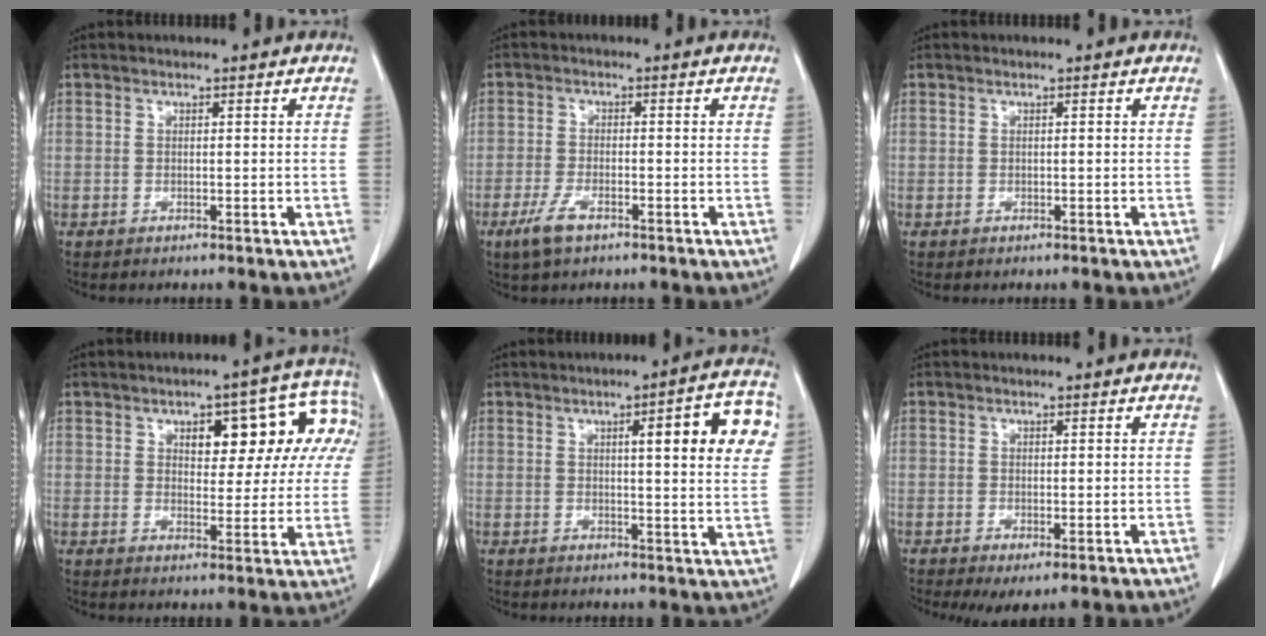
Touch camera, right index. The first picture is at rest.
{"total": 4.2, "force": [-2.6, 1.3, 3.0], "torque": [-0.070, -0.006, -0.046]}
{"total": 0.0}
{"total": 12.5, "force": [4.4, 5.6, 10.2], "torque": [-0.110, 0.041, 0.055]}
{"total": 11.2, "force": [3.5, 1.5, 10.6], "torque": [-0.126, 0.013, 0.036]}
{"total": 2.4, "force": [-0.7, 0.8, 2.2], "torque": [-0.033, -0.009, -0.004]}